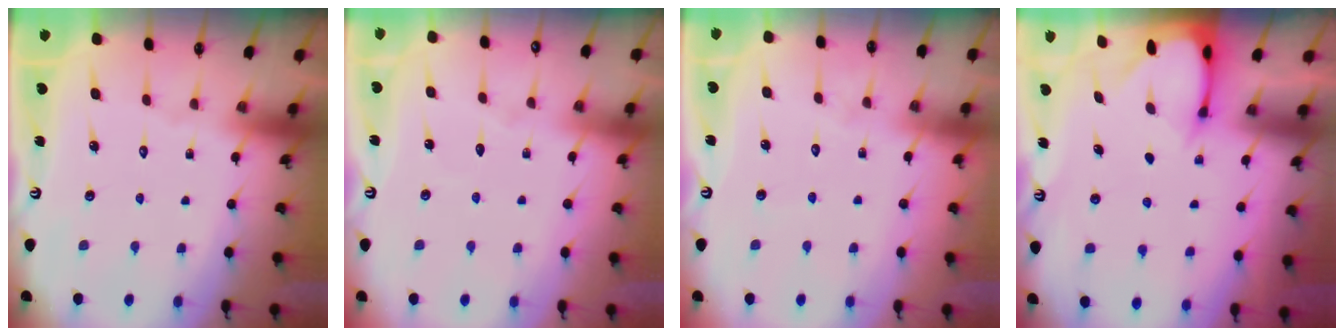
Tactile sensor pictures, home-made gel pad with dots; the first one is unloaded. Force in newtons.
{"total": 2.6, "press": 2.6, "slide": 0.4}
{"total": 3.0, "press": 3.0, "slide": 0.3}
{"total": 2.4, "press": 2.4, "slide": 0.3}